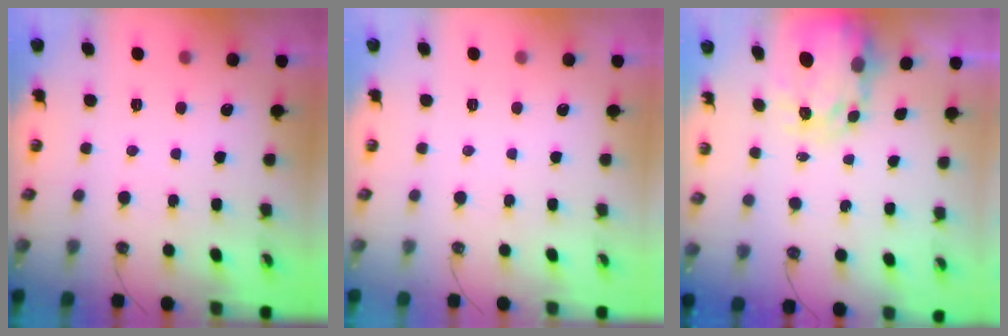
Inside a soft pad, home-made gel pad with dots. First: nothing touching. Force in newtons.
{"total": 0.0}
{"total": 5.0, "press": 5.0, "slide": 0.4}